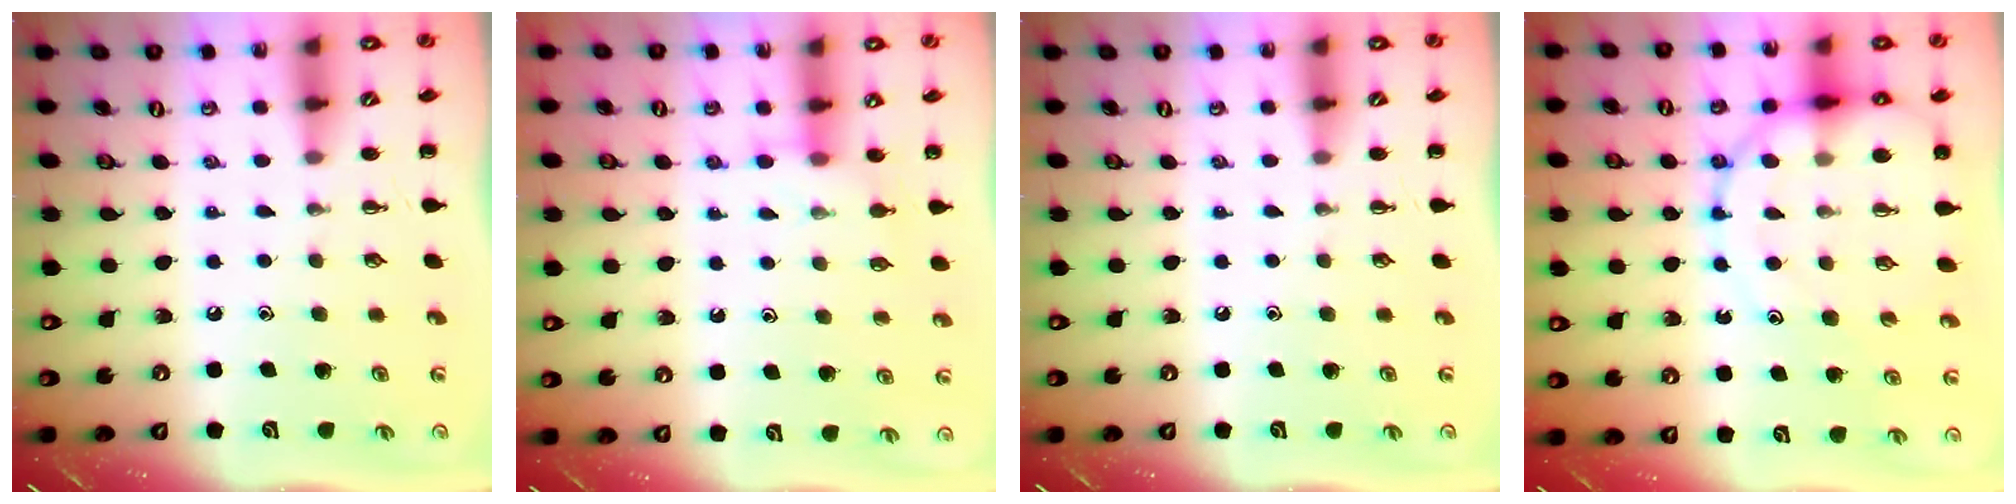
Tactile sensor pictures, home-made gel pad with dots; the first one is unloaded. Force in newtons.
{"total": 6.3, "press": 6.3, "slide": 0.4}
{"total": 0.0}
{"total": 13.9, "press": 13.6, "slide": 3.1}